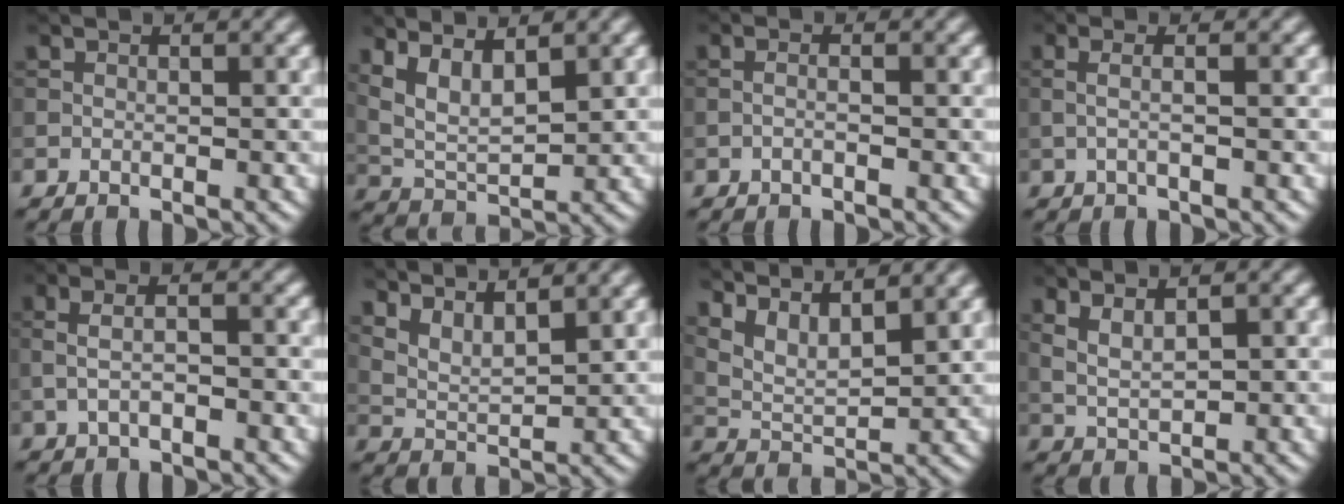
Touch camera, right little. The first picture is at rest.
{"total": 5.0, "force": [2.4, 2.0, 3.9], "torque": [-0.087, -0.002, 0.052]}
{"total": 0.9, "force": [-0.5, 0.2, 0.7], "torque": [-0.016, 0.001, -0.012]}
{"total": 2.0, "force": [0.2, 0.6, 1.9], "torque": [-0.032, -0.004, -0.008]}
{"total": 2.9, "force": [-0.6, 1.1, 2.6], "torque": [-0.057, 0.002, -0.012]}
{"total": 3.8, "force": [3.0, 1.0, 2.0], "torque": [-0.045, -0.002, 0.061]}
{"total": 4.8, "force": [3.5, 1.5, 2.9], "torque": [-0.068, 0.000, 0.070]}
{"total": 3.1, "force": [0.9, 1.1, 2.8], "torque": [-0.059, 0.000, 0.021]}